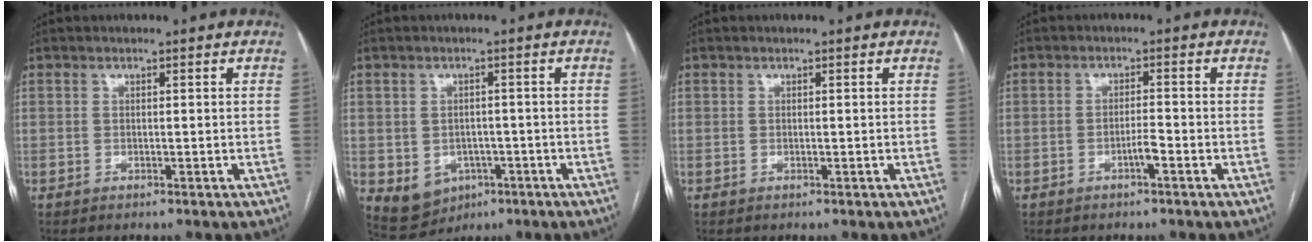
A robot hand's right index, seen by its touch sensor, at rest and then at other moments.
{"total": 6.5, "force": [-2.4, 5.5, 2.6], "torque": [-0.044, 0.010, -0.017]}
{"total": 0.0}
{"total": 2.0, "force": [-1.2, 0.0, 1.6], "torque": [-0.026, 0.001, -0.020]}